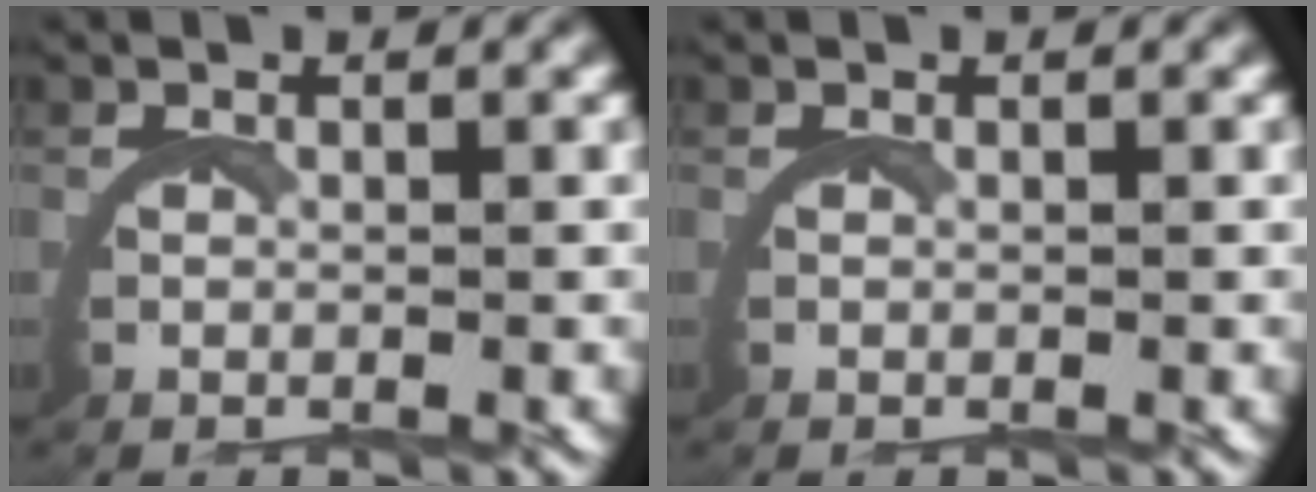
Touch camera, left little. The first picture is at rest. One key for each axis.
{"total": 0.0}